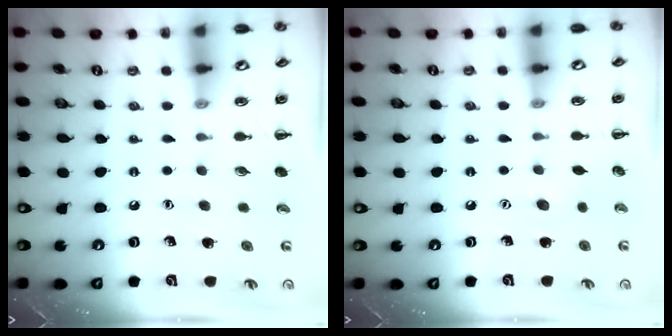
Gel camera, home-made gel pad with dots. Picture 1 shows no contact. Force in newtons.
{"total": 2.9, "press": 2.8, "slide": 0.7}